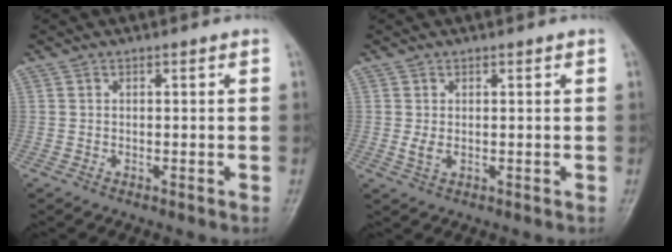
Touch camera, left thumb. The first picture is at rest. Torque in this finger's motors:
{"motor_torque": [0.08, -0.05, 0.45, 0.00, 0.01]}